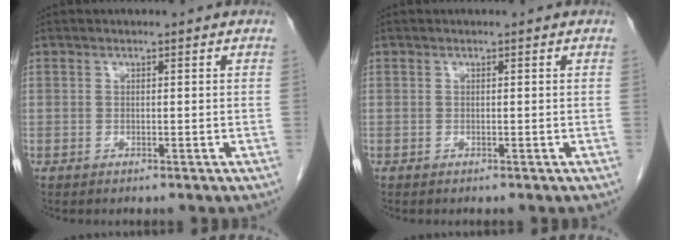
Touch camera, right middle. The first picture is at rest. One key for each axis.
{"total": 0.0}